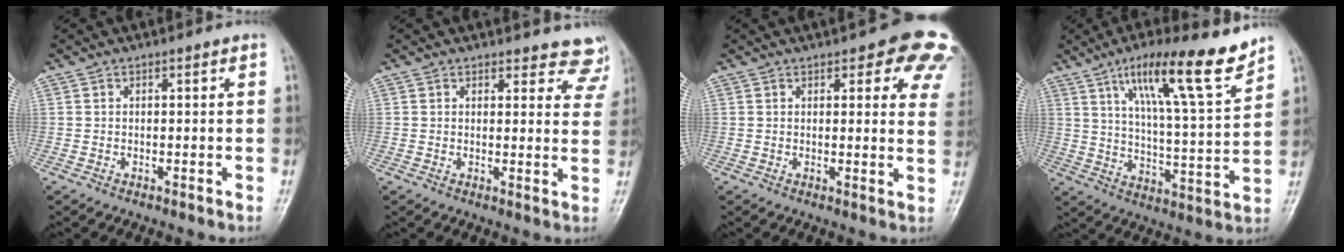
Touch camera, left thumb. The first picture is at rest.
{"total": 8.4, "force": [7.8, 3.2, 0.2], "torque": [0.058, -0.042, 0.054]}
{"total": 11.8, "force": [7.3, 4.7, 8.0], "torque": [-0.044, -0.025, 0.064]}
{"total": 17.0, "force": [11.2, 2.8, 12.5], "torque": [-0.184, -0.057, 0.185]}